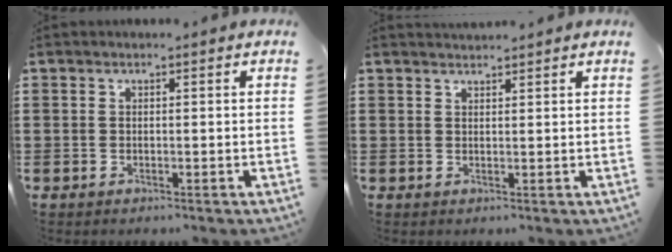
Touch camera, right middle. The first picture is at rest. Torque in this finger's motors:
{"motor_torque": [-0.07, 0.11, -0.04, -0.01]}